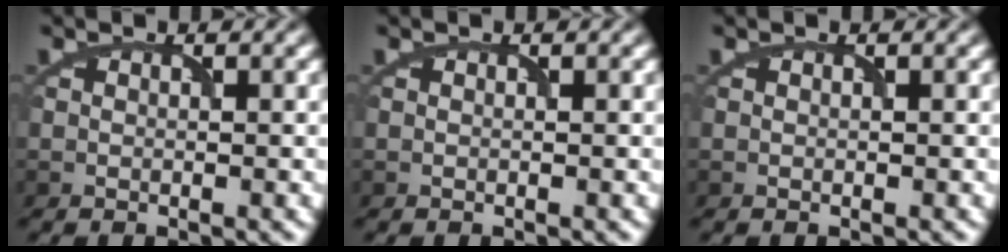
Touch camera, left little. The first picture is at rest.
{"total": 0.0}
{"total": 0.0}